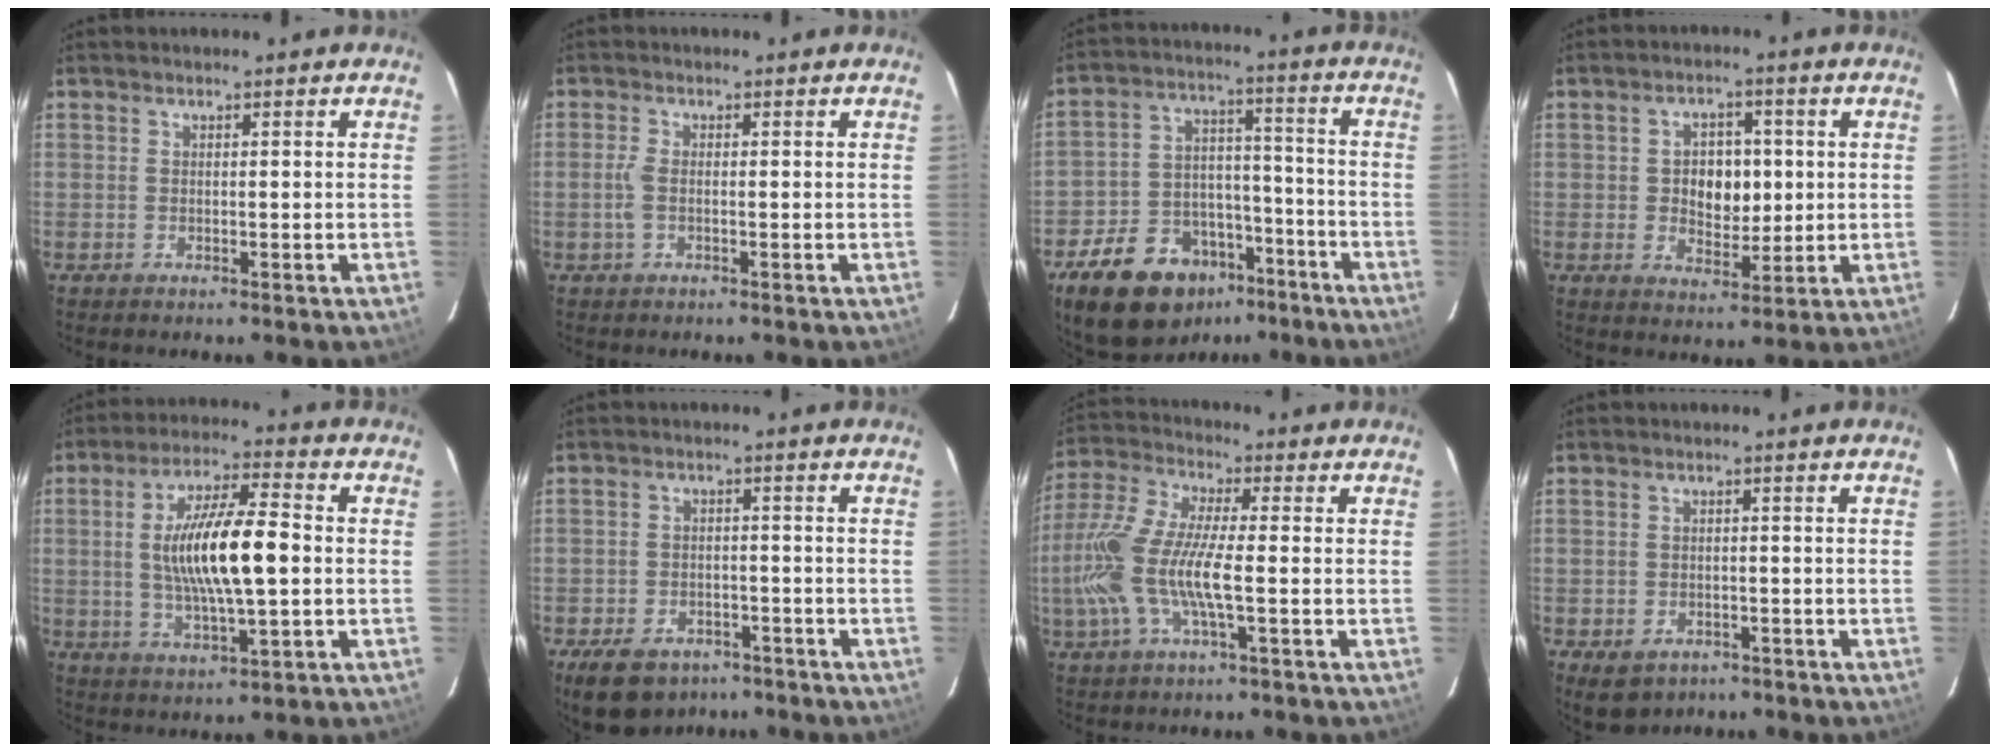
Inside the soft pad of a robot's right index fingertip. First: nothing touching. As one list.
[{"total": 2.3, "force": [-0.6, 1.0, 2.1], "torque": [-0.050, 0.001, -0.012]}, {"total": 17.9, "force": [-11.5, 11.1, 7.9], "torque": [-0.178, 0.036, -0.164]}, {"total": 7.2, "force": [0.4, 5.3, 4.9], "torque": [-0.086, 0.010, 0.013]}, {"total": 14.4, "force": [0.0, 3.5, 14.0], "torque": [-0.258, 0.003, 0.002]}, {"total": 11.3, "force": [-7.7, 6.7, 4.8], "torque": [-0.119, 0.005, -0.109]}, {"total": 15.5, "force": [-2.7, 3.4, 14.9], "torque": [-0.299, -0.006, -0.058]}, {"total": 5.7, "force": [-3.3, 4.0, 2.4], "torque": [-0.052, -0.006, -0.041]}]